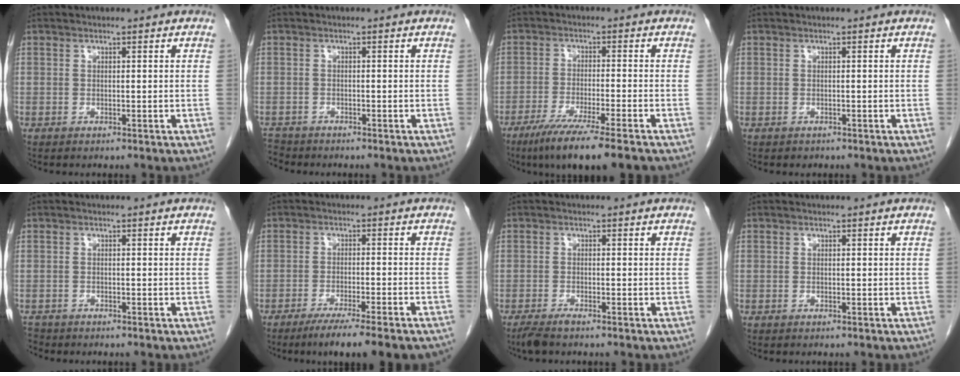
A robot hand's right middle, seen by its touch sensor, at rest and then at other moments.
{"total": 2.4, "force": [-2.3, 0.6, -0.3], "torque": [0.002, -0.009, -0.043]}
{"total": 10.2, "force": [-7.4, -0.6, 7.0], "torque": [-0.115, -0.030, -0.120]}
{"total": 0.6, "force": [-0.5, 0.3, 0.1], "torque": [-0.013, -0.001, -0.005]}
{"total": 1.7, "force": [-1.6, 0.5, -0.1], "torque": [-0.002, -0.004, -0.027]}
{"total": 10.7, "force": [-8.5, -0.1, 6.5], "torque": [-0.081, -0.024, -0.126]}
{"total": 2.5, "force": [-2.0, 0.3, 1.4], "torque": [-0.030, -0.007, -0.038]}
{"total": 0.0}